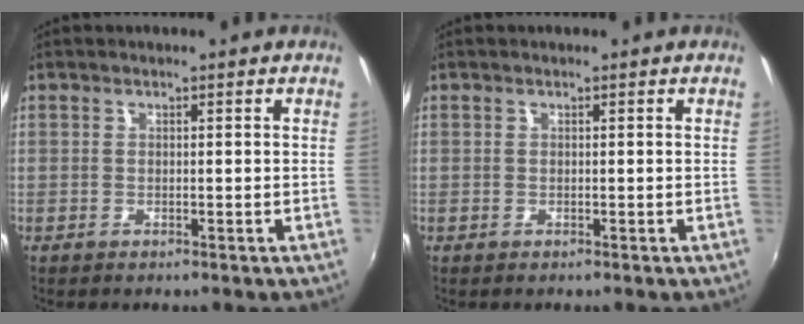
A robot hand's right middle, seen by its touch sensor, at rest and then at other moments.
{"total": 0.0}